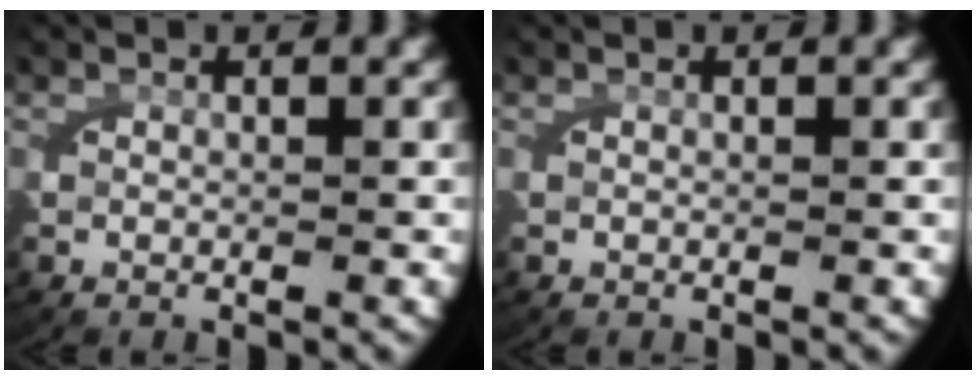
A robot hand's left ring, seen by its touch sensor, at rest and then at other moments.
{"total": 0.0}